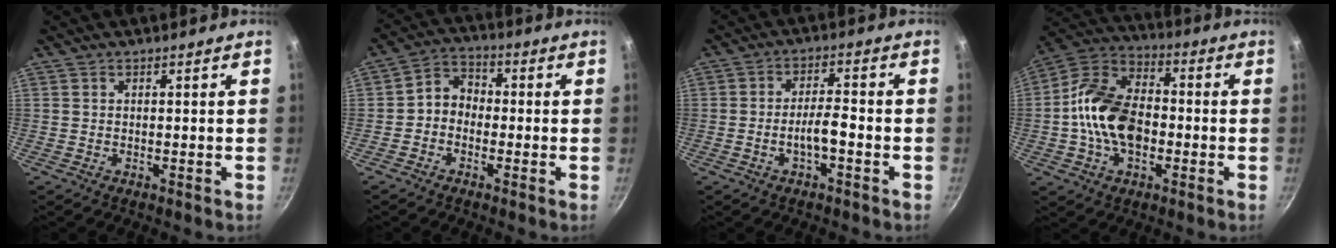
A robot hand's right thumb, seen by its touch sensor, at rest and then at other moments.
{"total": 5.3, "force": [-1.2, 4.3, 2.9], "torque": [-0.028, 0.026, -0.039]}
{"total": 5.1, "force": [-2.0, 1.6, 4.4], "torque": [-0.075, 0.028, -0.038]}
{"total": 16.0, "force": [-2.1, 10.6, 11.8], "torque": [-0.186, 0.036, -0.056]}